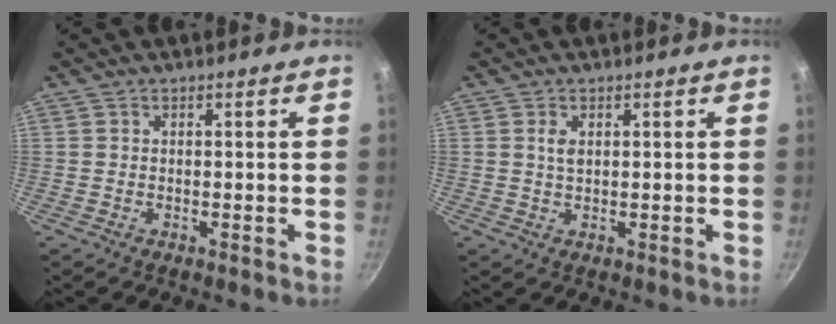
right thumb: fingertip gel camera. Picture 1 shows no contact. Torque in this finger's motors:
{"motor_torque": [0.60, 0.50, 0.17, 0.54, 0.05]}